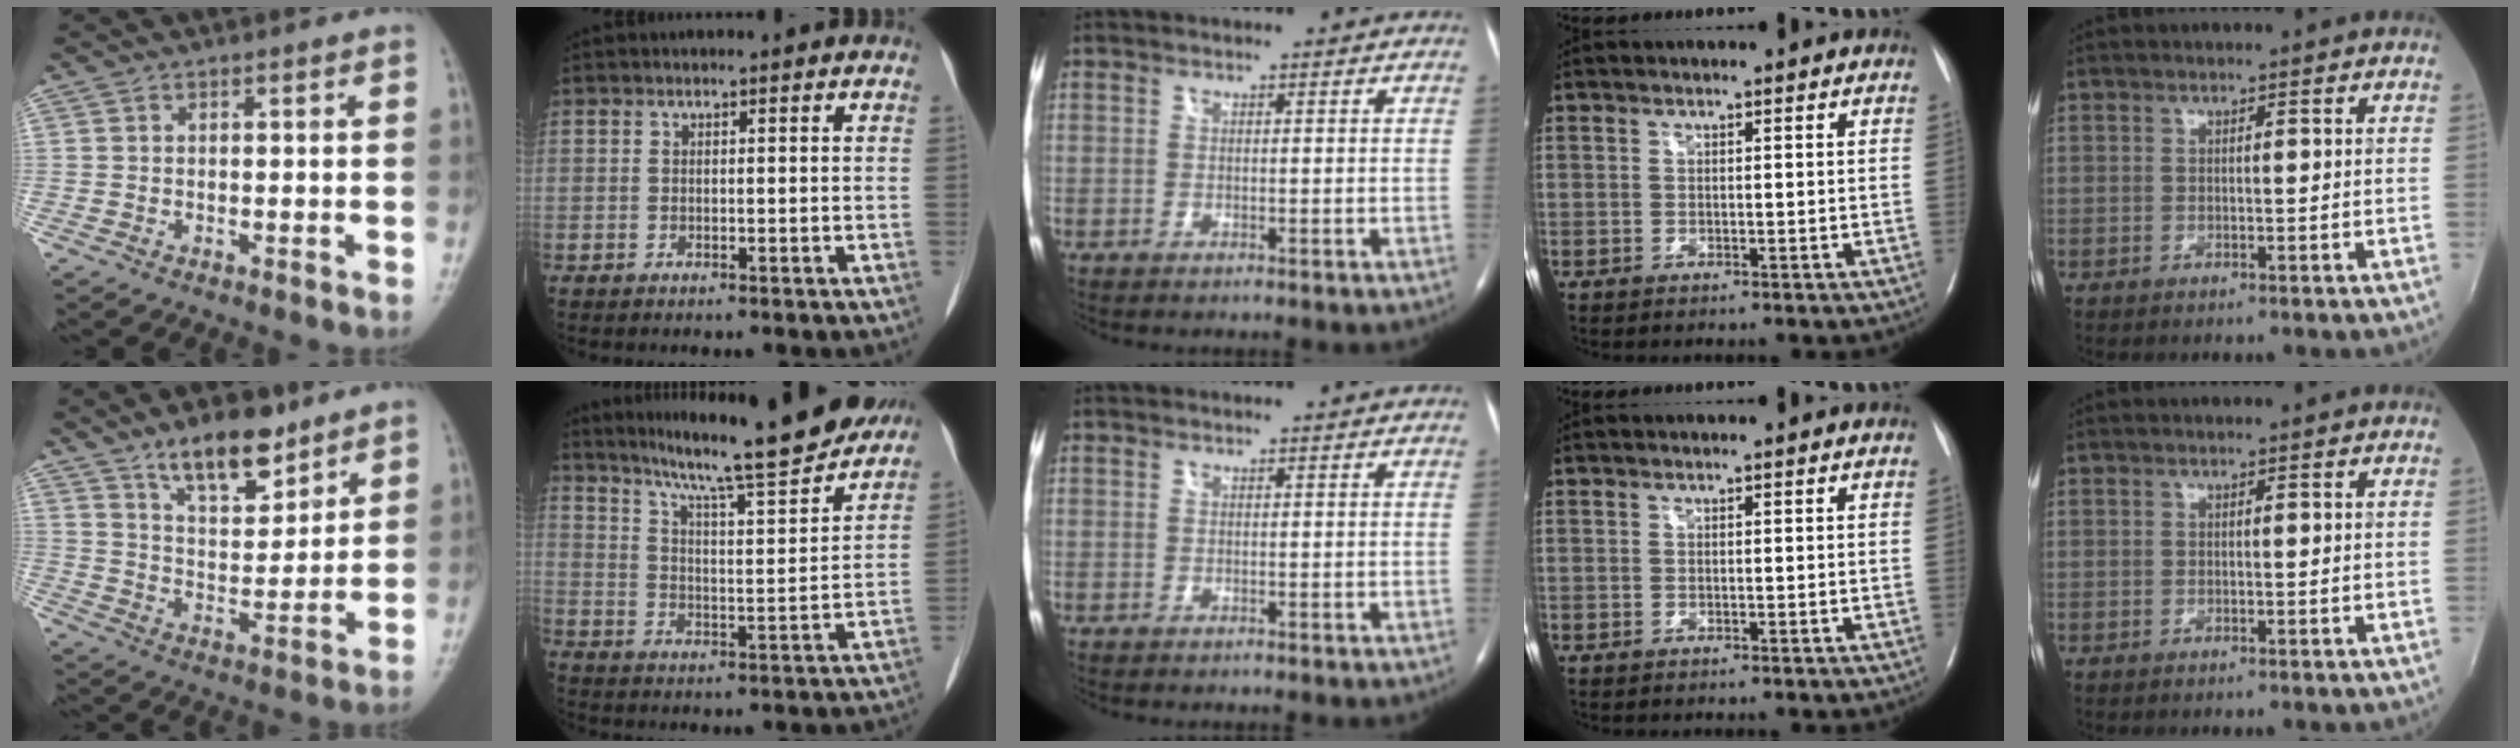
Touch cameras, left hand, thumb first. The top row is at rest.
{"thumb": {"total": 11.8, "force": [8.2, 5.1, 6.9], "torque": [-0.082, -0.055, 0.142]}, "index": {"total": 16.4, "force": [14.3, 1.0, 7.9], "torque": [-0.127, -0.001, 0.210]}}